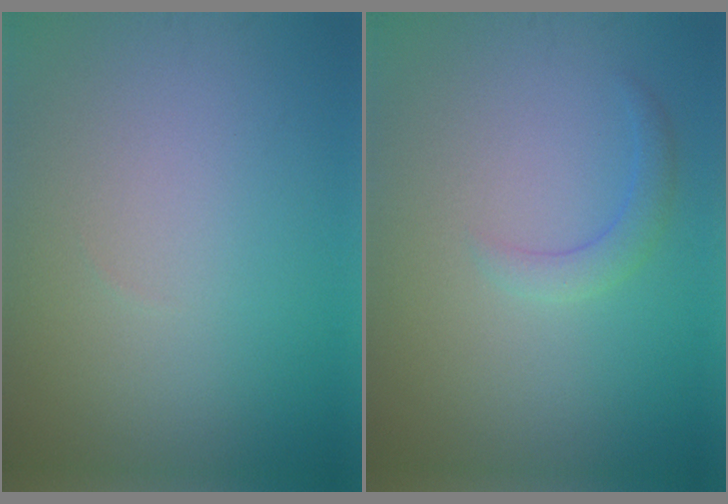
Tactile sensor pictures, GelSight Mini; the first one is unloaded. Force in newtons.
{"total": 1.7, "press": 1.7, "slide": 0.1}